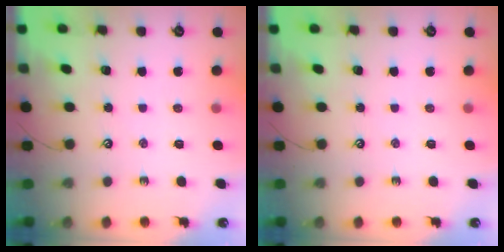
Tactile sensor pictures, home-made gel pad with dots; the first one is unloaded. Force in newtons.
{"total": 0.0}